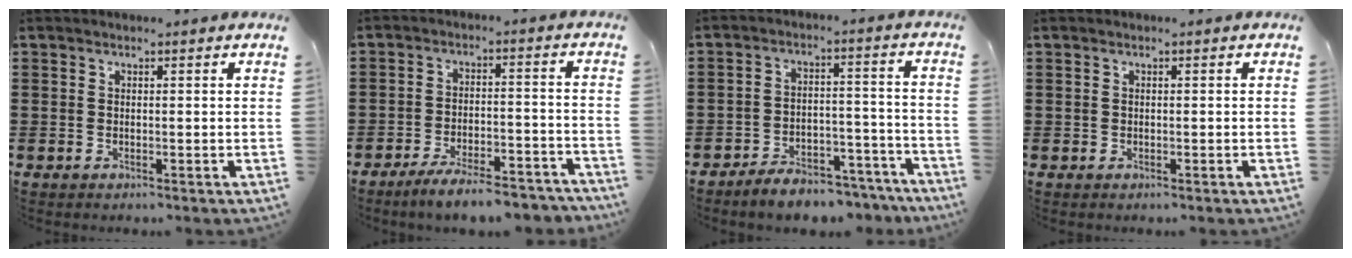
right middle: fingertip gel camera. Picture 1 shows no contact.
{"total": 6.9, "force": [-6.2, 0.3, 2.9], "torque": [-0.048, -0.002, -0.115]}
{"total": 5.8, "force": [-5.7, 1.0, 0.4], "torque": [-0.005, 0.018, -0.112]}
{"total": 0.0}